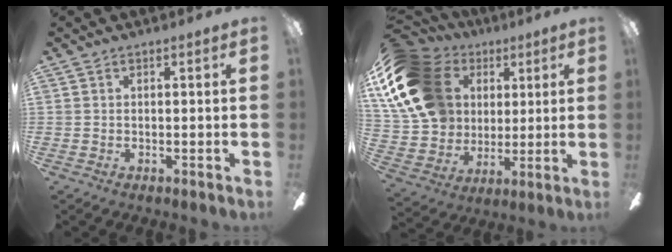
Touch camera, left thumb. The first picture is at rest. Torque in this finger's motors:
{"motor_torque": [2.21, 2.80, 1.42, -1.35, 0.49]}